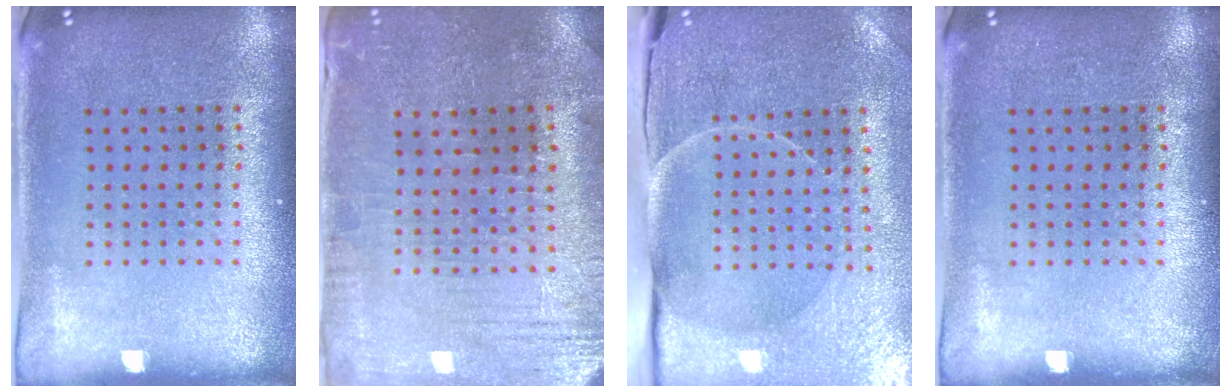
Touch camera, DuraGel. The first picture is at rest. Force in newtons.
{"total": 0.8, "press": 0.7, "slide": 0.4}
{"total": 3.7, "press": 3.6, "slide": 1.1}
{"total": 0.0}